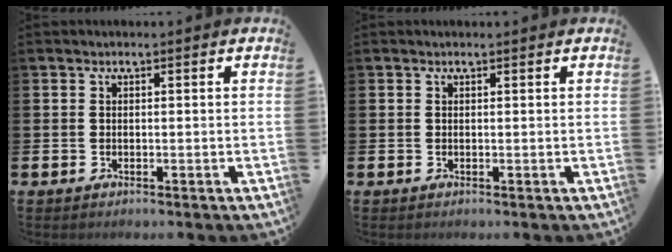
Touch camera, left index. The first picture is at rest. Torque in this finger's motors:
{"motor_torque": [0.06, -1.36, -0.01, -0.01]}